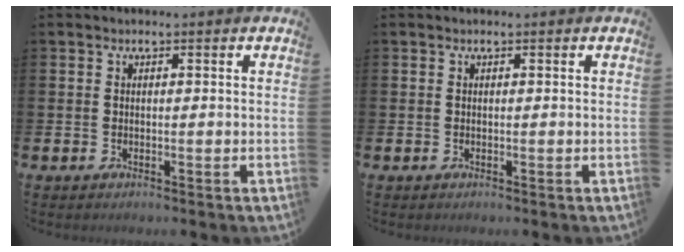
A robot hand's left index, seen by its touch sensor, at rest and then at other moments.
{"total": 0.0}